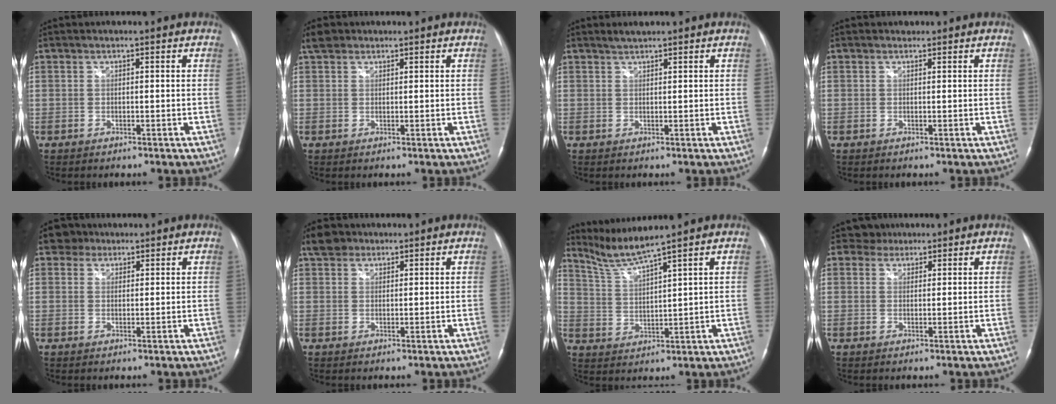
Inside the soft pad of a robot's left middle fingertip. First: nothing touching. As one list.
[{"total": 2.6, "force": [1.9, 1.5, 0.8], "torque": [-0.024, 0.018, 0.036]}, {"total": 1.4, "force": [1.4, 0.0, 0.5], "torque": [-0.013, 0.003, 0.029]}, {"total": 0.6, "force": [0.5, 0.3, 0.0], "torque": [-0.002, 0.001, 0.009]}, {"total": 2.8, "force": [2.1, 1.8, -0.1], "torque": [0.001, 0.010, 0.031]}, {"total": 3.5, "force": [2.6, 2.2, 0.9], "torque": [-0.025, 0.016, 0.050]}, {"total": 6.0, "force": [5.3, -2.0, 1.8], "torque": [-0.050, -0.011, 0.112]}, {"total": 2.4, "force": [2.0, 1.3, -0.5], "torque": [0.009, 0.007, 0.030]}]